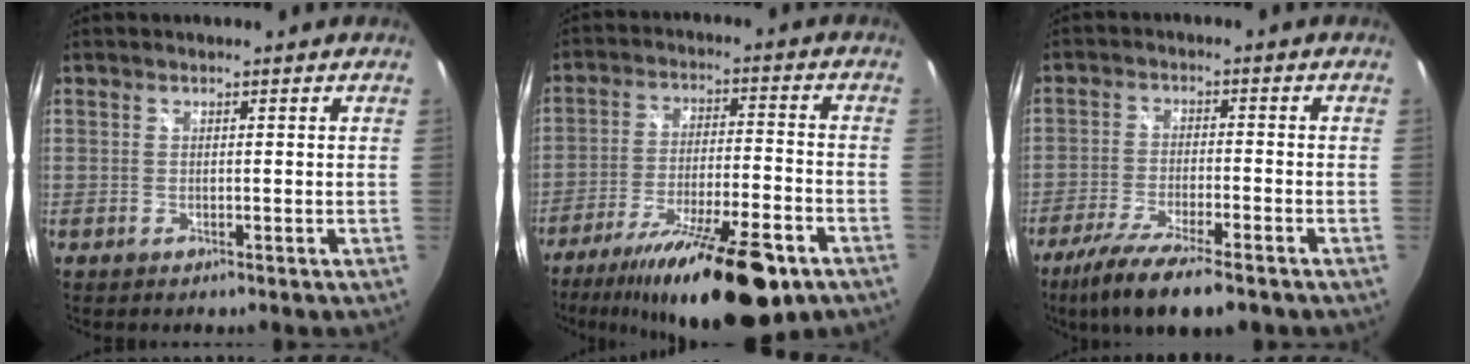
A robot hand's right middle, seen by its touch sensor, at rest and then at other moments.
{"total": 21.6, "force": [-15.0, 5.0, 14.8], "torque": [-0.256, -0.030, -0.229]}
{"total": 13.0, "force": [-9.7, 2.5, 8.3], "torque": [-0.176, -0.040, -0.169]}